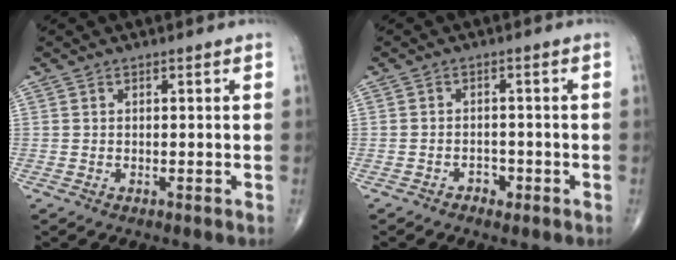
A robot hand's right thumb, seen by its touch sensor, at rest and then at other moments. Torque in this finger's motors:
{"motor_torque": [0.31, -0.07, 0.11, -0.37, -0.02]}